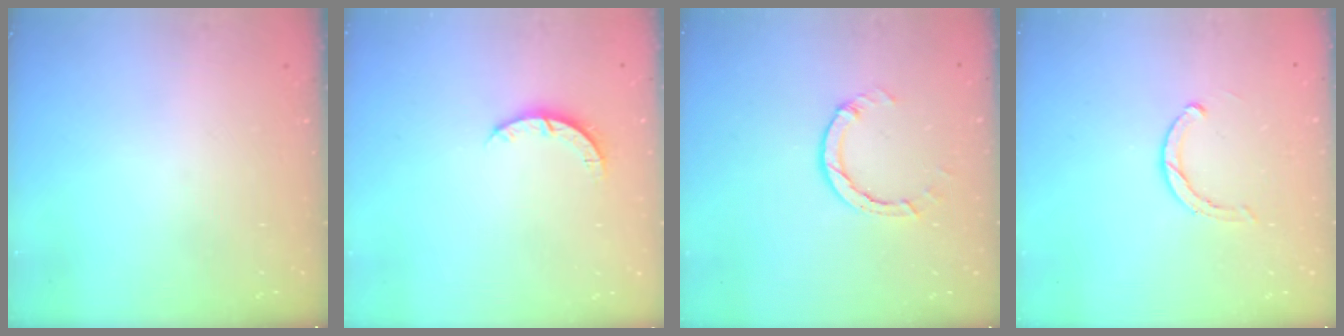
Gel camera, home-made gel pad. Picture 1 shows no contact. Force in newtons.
{"total": 3.2, "press": 3.2, "slide": 0.4}
{"total": 3.8, "press": 3.8, "slide": 0.4}
{"total": 2.8, "press": 2.7, "slide": 0.3}